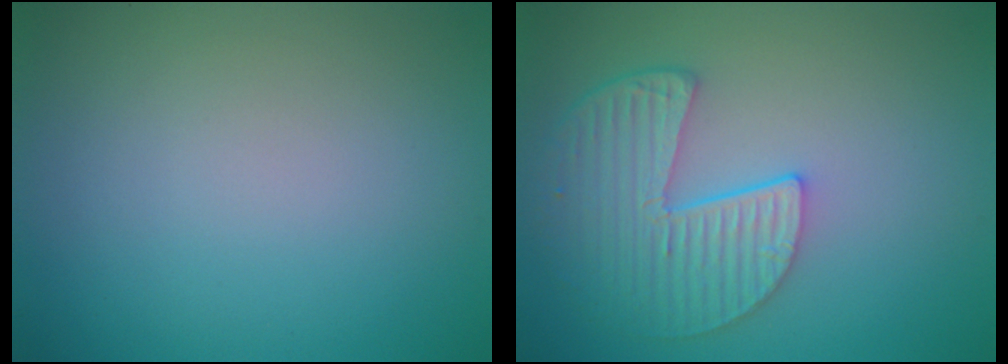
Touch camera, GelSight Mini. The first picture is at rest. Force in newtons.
{"total": 5.3, "press": 4.3, "slide": 3.1}